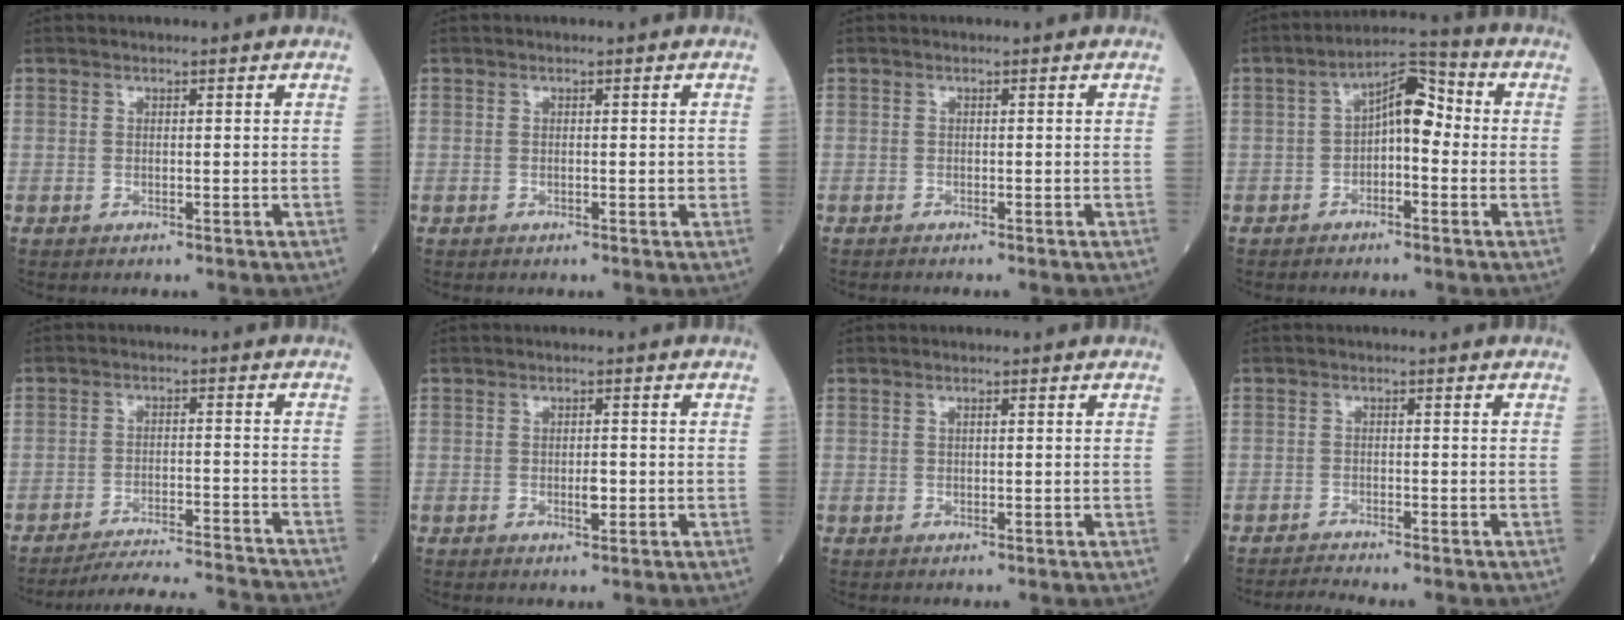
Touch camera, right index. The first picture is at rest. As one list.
[{"total": 0.9, "force": [-0.1, 0.3, 0.8], "torque": [-0.009, 0.001, -0.001]}, {"total": 0.5, "force": [-0.5, -0.1, 0.0], "torque": [0.000, -0.001, -0.013]}, {"total": 6.8, "force": [-0.2, 2.8, 6.2], "torque": [-0.097, 0.036, -0.012]}, {"total": 13.5, "force": [-13.2, -1.3, 2.6], "torque": [-0.028, -0.009, -0.190]}, {"total": 1.9, "force": [-0.4, 0.6, 1.8], "torque": [-0.029, 0.000, -0.005]}, {"total": 0.6, "force": [0.2, 0.1, 0.6], "torque": [-0.012, 0.000, 0.004]}, {"total": 2.4, "force": [-2.2, -0.9, 0.0], "torque": [-0.009, -0.014, -0.042]}]